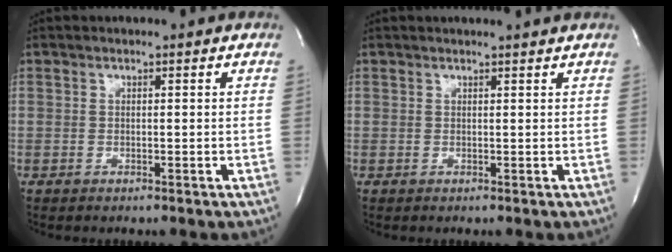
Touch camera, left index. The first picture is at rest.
{"total": 3.0, "force": [2.8, -0.5, 0.9], "torque": [-0.011, 0.008, 0.032]}